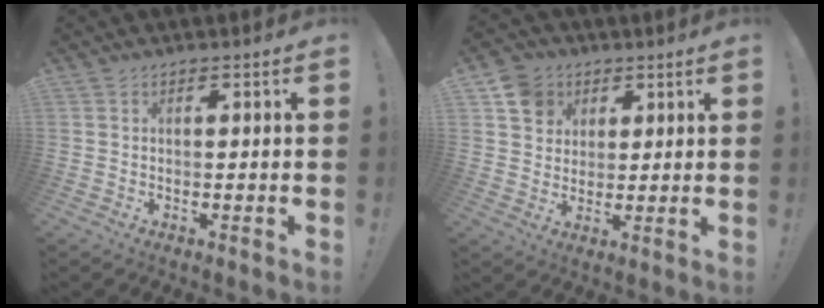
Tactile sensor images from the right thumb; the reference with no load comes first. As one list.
[{"total": 8.7, "force": [4.0, 7.4, 2.2], "torque": [-0.034, -0.019, 0.081]}]